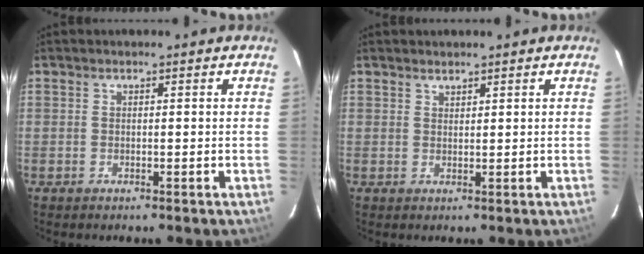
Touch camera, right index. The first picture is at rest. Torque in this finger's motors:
{"motor_torque": [-0.27, 0.01, -0.09, -0.01]}